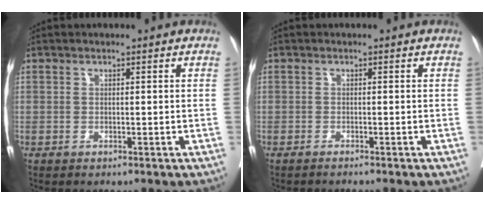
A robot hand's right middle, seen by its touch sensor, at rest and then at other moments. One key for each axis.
{"total": 2.2, "fx": -1.9, "fy": -0.2, "fz": 1.0, "tx": -0.014, "ty": 0.001, "tz": -0.024}